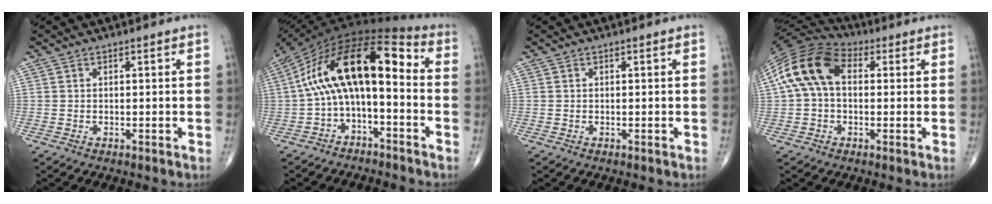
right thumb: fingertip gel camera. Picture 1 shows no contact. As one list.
[{"total": 17.1, "force": [-0.8, 7.8, 15.2], "torque": [-0.252, 0.083, -0.023]}, {"total": 0.0}, {"total": 13.8, "force": [2.2, 8.9, 10.3], "torque": [-0.205, 0.042, 0.029]}]